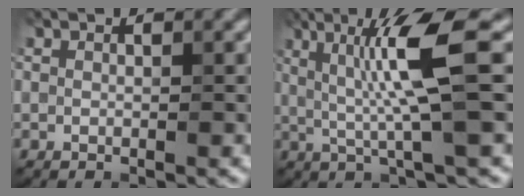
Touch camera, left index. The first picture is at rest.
{"total": 6.9, "force": [1.2, 0.3, 6.8], "torque": [-0.135, 0.008, 0.024]}